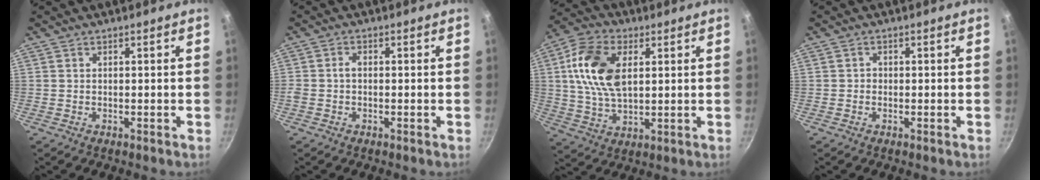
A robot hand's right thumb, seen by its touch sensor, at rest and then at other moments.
{"total": 1.6, "force": [-0.2, 1.1, 1.1], "torque": [-0.019, 0.007, -0.005]}
{"total": 14.0, "force": [3.2, 8.5, 10.7], "torque": [-0.188, 0.000, 0.055]}
{"total": 0.8, "force": [-0.3, 0.7, 0.2], "torque": [-0.002, 0.002, -0.006]}